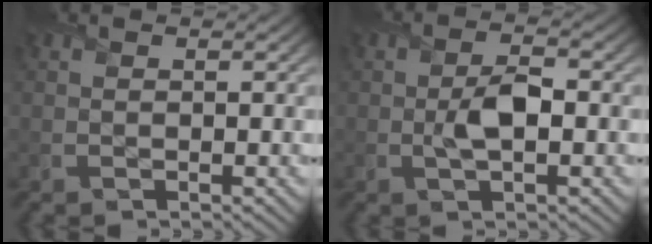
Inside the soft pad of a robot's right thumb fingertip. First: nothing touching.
{"total": 3.8, "force": [-0.5, 1.8, 3.3], "torque": [-0.064, -0.002, -0.009]}